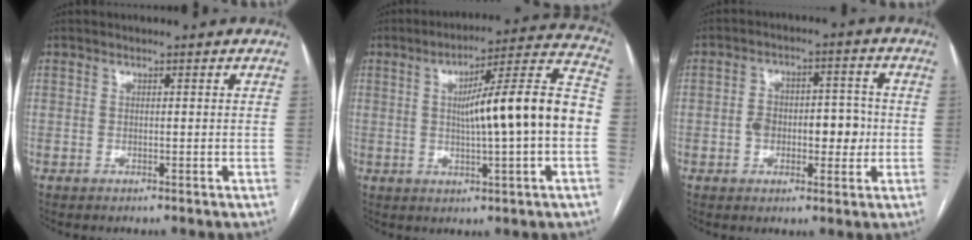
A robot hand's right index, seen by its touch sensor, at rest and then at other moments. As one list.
[{"total": 15.8, "force": [-1.8, -3.1, 15.4], "torque": [-0.228, 0.007, -0.043]}, {"total": 8.2, "force": [-0.9, 4.6, 6.7], "torque": [-0.097, 0.029, -0.008]}]